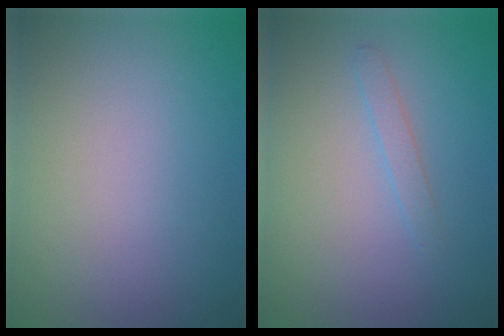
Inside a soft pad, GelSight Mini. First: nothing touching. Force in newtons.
{"total": 1.0, "press": 1.0, "slide": 0.1}